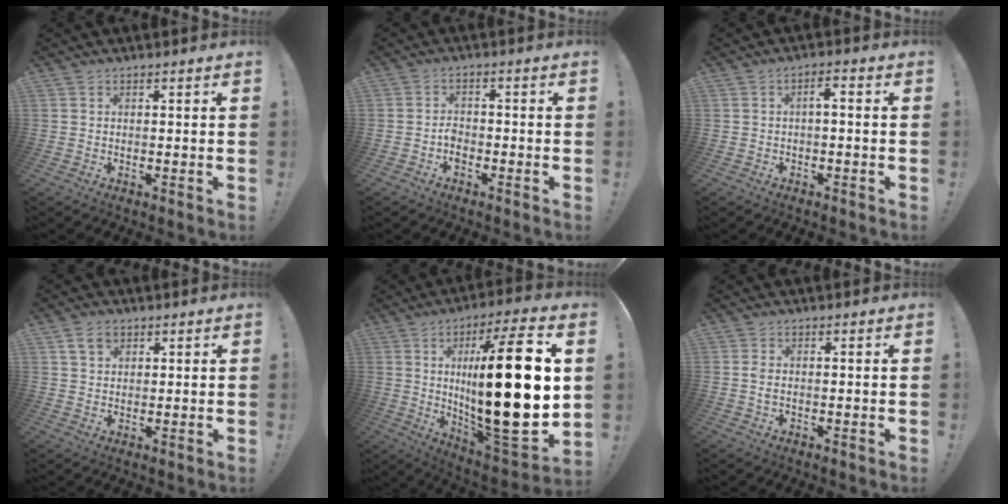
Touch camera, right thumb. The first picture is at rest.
{"total": 2.9, "force": [-1.8, 1.7, 1.6], "torque": [-0.031, 0.008, -0.030]}
{"total": 2.7, "force": [-1.2, 0.6, 2.4], "torque": [-0.049, 0.013, -0.022]}
{"total": 4.9, "force": [2.6, 3.4, 2.5], "torque": [-0.044, 0.000, 0.049]}
{"total": 30.9, "force": [3.2, 8.0, 29.7], "torque": [-0.507, -0.025, 0.047]}
{"total": 1.7, "force": [0.0, 0.7, 1.6], "torque": [-0.038, 0.008, 0.001]}